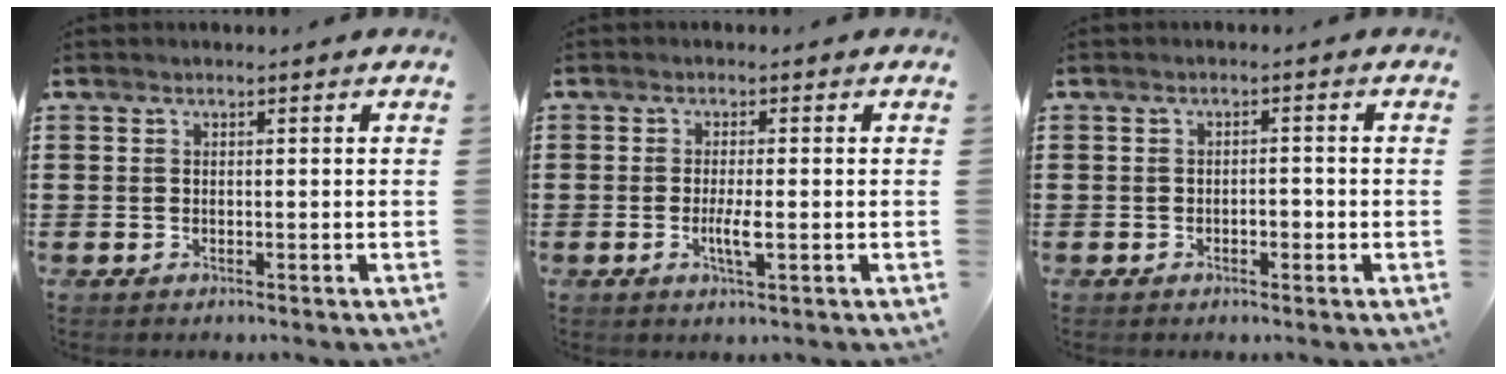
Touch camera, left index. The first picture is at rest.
{"total": 3.2, "force": [-0.6, 0.4, 3.1], "torque": [-0.060, -0.005, -0.013]}
{"total": 1.6, "force": [-0.6, 0.7, 1.3], "torque": [-0.028, 0.004, -0.014]}